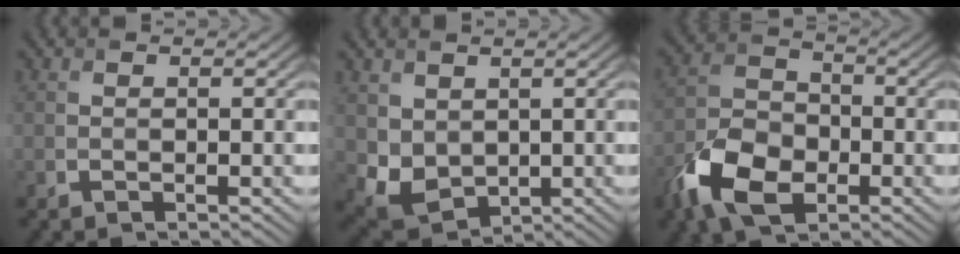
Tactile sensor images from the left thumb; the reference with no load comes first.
{"total": 4.9, "force": [1.3, 3.9, 2.7], "torque": [-0.081, -0.017, 0.032]}
{"total": 10.0, "force": [-4.9, 6.0, 6.2], "torque": [-0.143, -0.010, -0.106]}